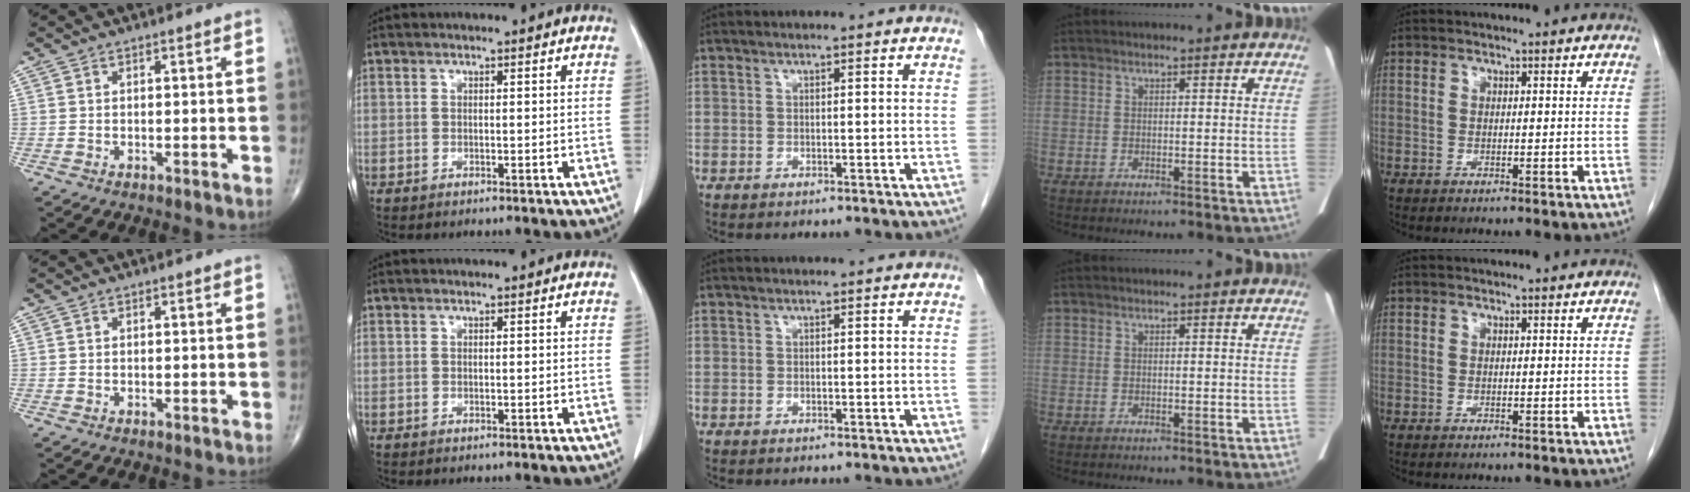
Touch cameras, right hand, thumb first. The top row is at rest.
{}